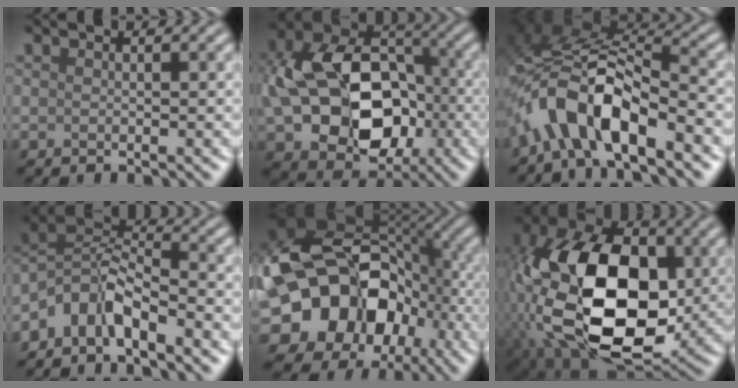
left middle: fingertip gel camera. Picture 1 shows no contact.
{"total": 14.0, "force": [-1.3, 10.3, 9.4], "torque": [-0.163, -0.003, -0.016]}
{"total": 8.4, "force": [-4.4, 3.3, 6.3], "torque": [-0.118, 0.013, -0.086]}
{"total": 5.1, "force": [-3.6, 1.9, 3.0], "torque": [-0.051, 0.007, -0.082]}
{"total": 18.4, "force": [-3.9, 15.2, 9.7], "torque": [-0.175, -0.013, -0.073]}
{"total": 17.9, "force": [-0.7, 11.6, 13.7], "torque": [-0.279, -0.011, -0.008]}